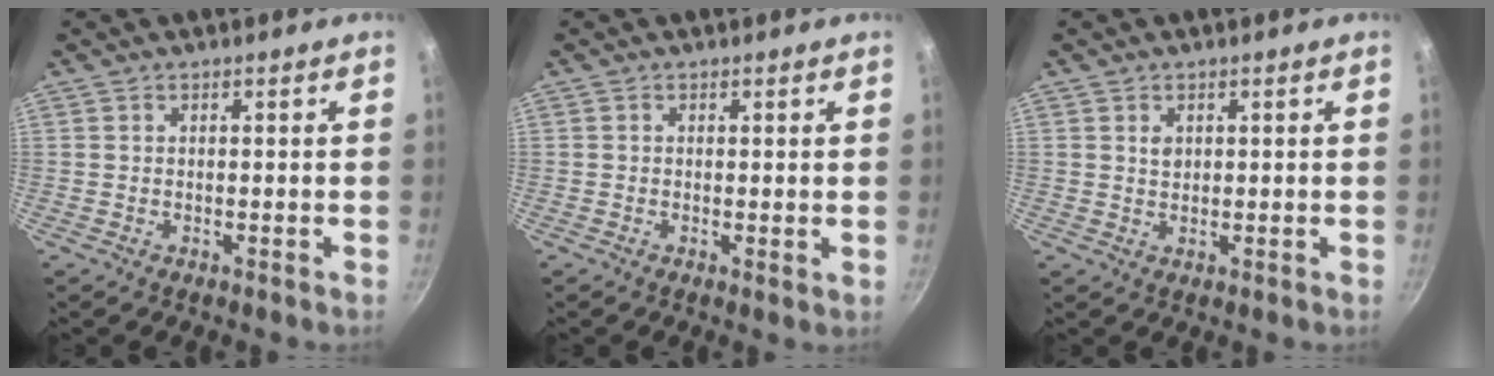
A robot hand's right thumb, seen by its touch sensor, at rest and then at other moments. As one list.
[{"total": 0.7, "force": [0.2, 0.4, 0.6], "torque": [-0.010, -0.002, 0.000]}, {"total": 1.7, "force": [0.6, 1.3, 0.9], "torque": [-0.012, -0.002, 0.010]}]